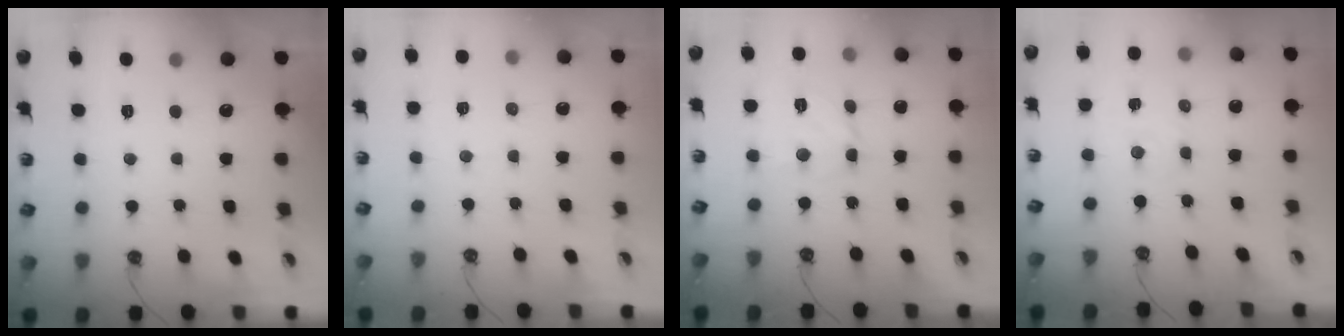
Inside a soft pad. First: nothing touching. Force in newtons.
{"total": 4.1, "press": 4.0, "slide": 0.5}
{"total": 9.8, "press": 9.8, "slide": 1.1}
{"total": 2.6, "press": 2.6, "slide": 0.4}